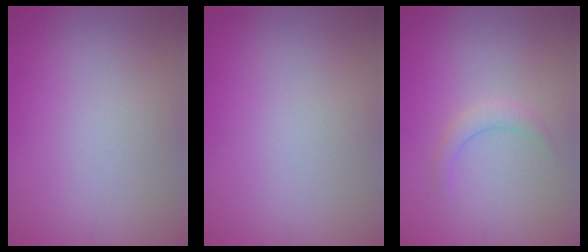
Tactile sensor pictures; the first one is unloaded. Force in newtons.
{"total": 0.0}
{"total": 1.5, "press": 1.5, "slide": 0.0}